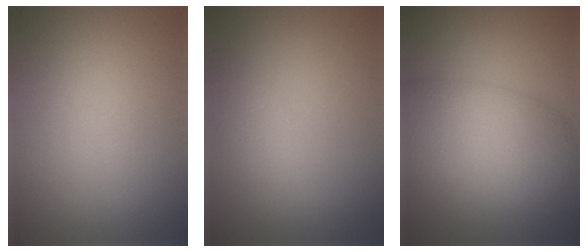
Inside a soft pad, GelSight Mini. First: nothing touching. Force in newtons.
{"total": 2.3, "press": 2.3, "slide": 0.1}
{"total": 7.4, "press": 7.4, "slide": 0.3}